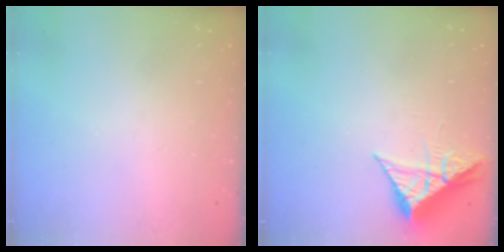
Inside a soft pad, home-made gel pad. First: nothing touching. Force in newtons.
{"total": 7.0, "press": 7.0, "slide": 0.3}